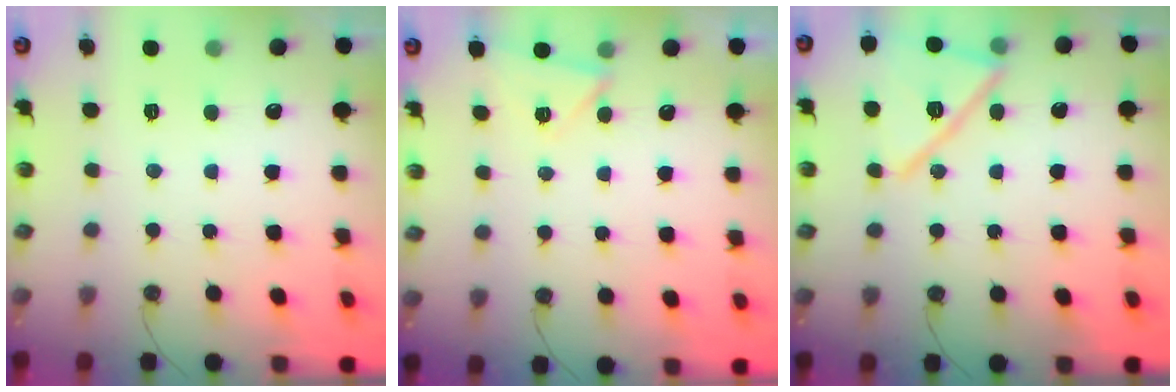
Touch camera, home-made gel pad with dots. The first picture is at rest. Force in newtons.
{"total": 3.8, "press": 3.2, "slide": 2.1}
{"total": 16.7, "press": 16.6, "slide": 2.1}